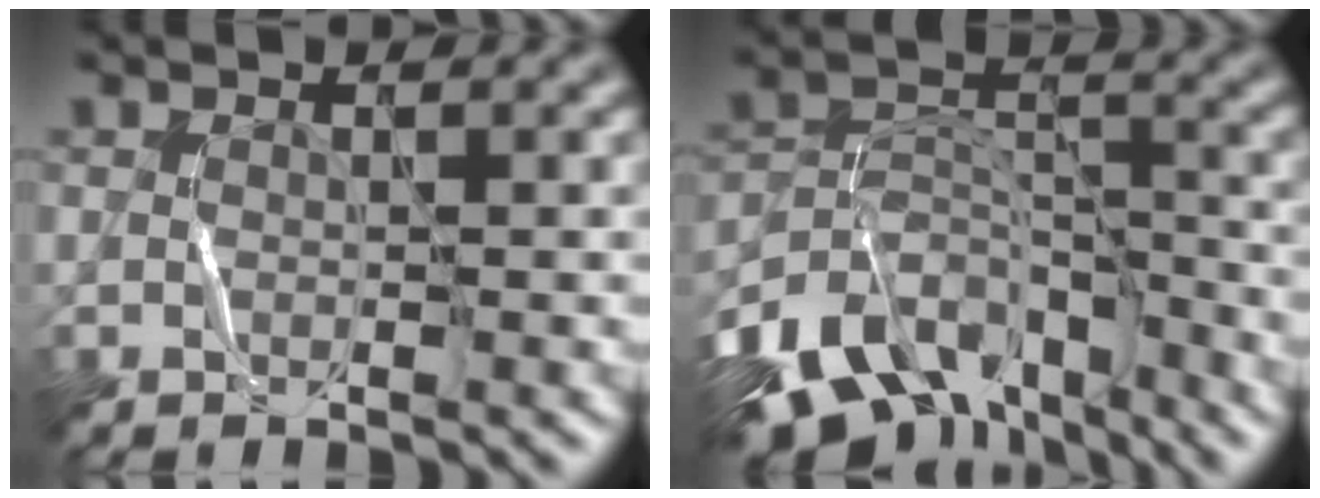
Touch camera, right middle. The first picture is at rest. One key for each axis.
{"total": 10.6, "fx": -8.4, "fy": 4.6, "fz": 4.6, "tx": -0.100, "ty": 0.002, "tz": -0.149}